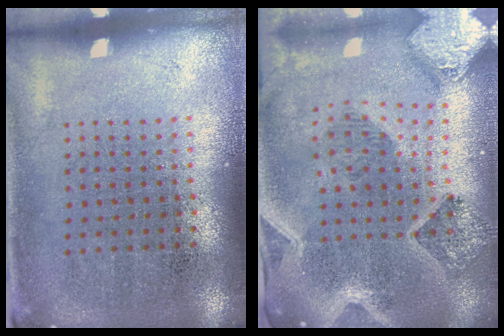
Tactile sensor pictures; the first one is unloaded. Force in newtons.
{"total": 2.9, "press": 2.6, "slide": 1.3}